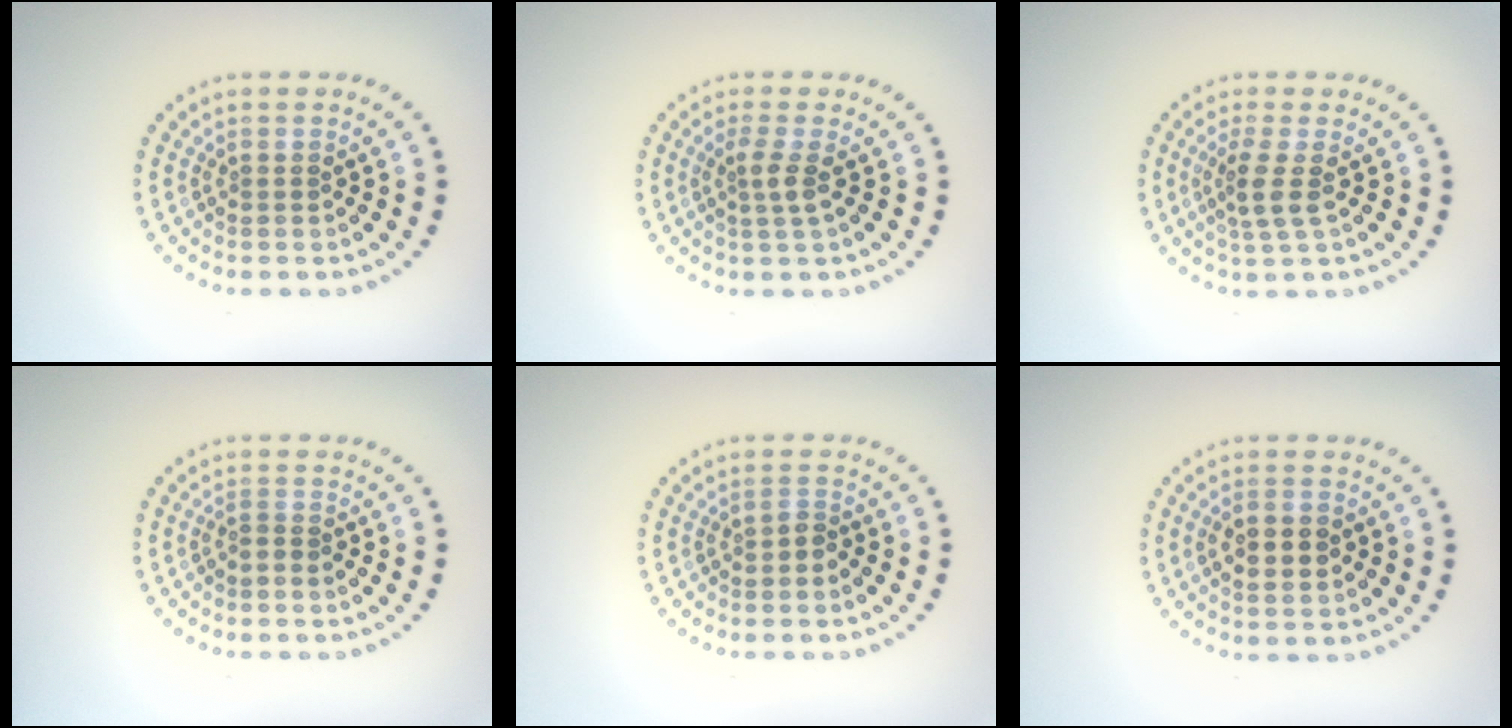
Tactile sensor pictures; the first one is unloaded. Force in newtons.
{"total": 1.8, "press": 1.3, "slide": 1.3}
{"total": 2.5, "press": 1.9, "slide": 1.6}
{"total": 0.6, "press": 0.3, "slide": 0.5}
{"total": 1.0, "press": 0.8, "slide": 0.6}
{"total": 2.5, "press": 2.5, "slide": 0.1}